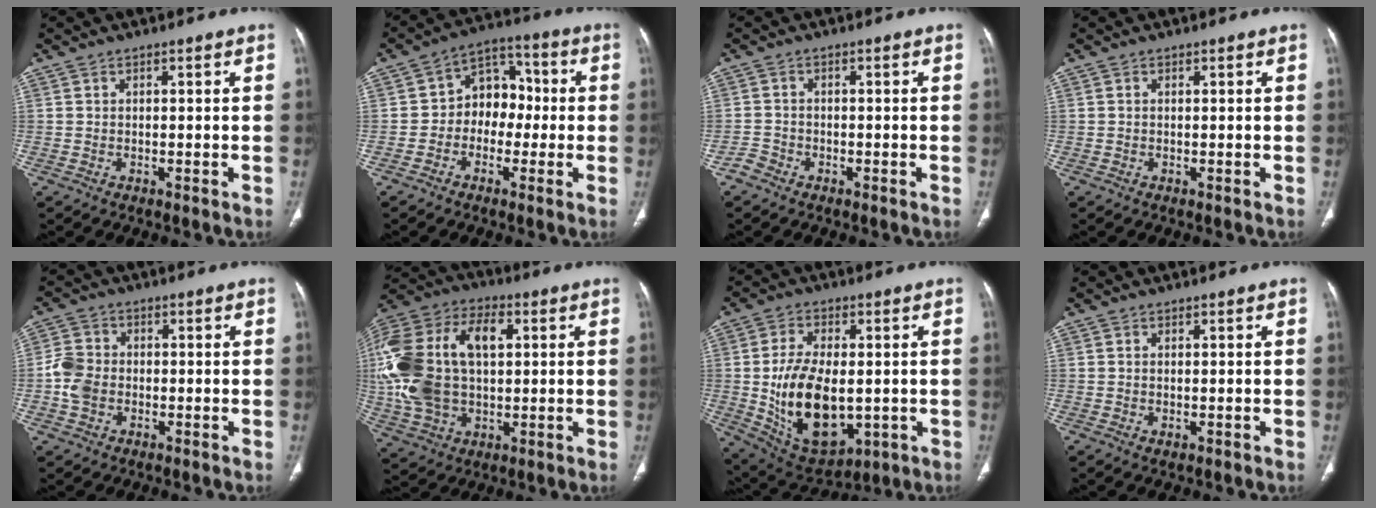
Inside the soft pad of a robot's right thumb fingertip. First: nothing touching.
{"total": 9.5, "force": [-0.9, 7.4, 5.8], "torque": [-0.045, 0.039, -0.029]}
{"total": 1.9, "force": [-1.4, 1.2, 0.2], "torque": [-0.005, 0.005, -0.033]}
{"total": 0.0}
{"total": 5.6, "force": [-1.1, 4.5, 3.2], "torque": [-0.057, 0.011, -0.027]}
{"total": 24.5, "force": [3.2, 15.2, 19.0], "torque": [-0.412, 0.017, 0.059]}
{"total": 17.6, "force": [-1.6, 9.9, 14.4], "torque": [-0.241, -0.007, -0.001]}
{"total": 0.8, "force": [-0.2, 0.5, 0.7], "torque": [-0.018, -0.005, -0.001]}